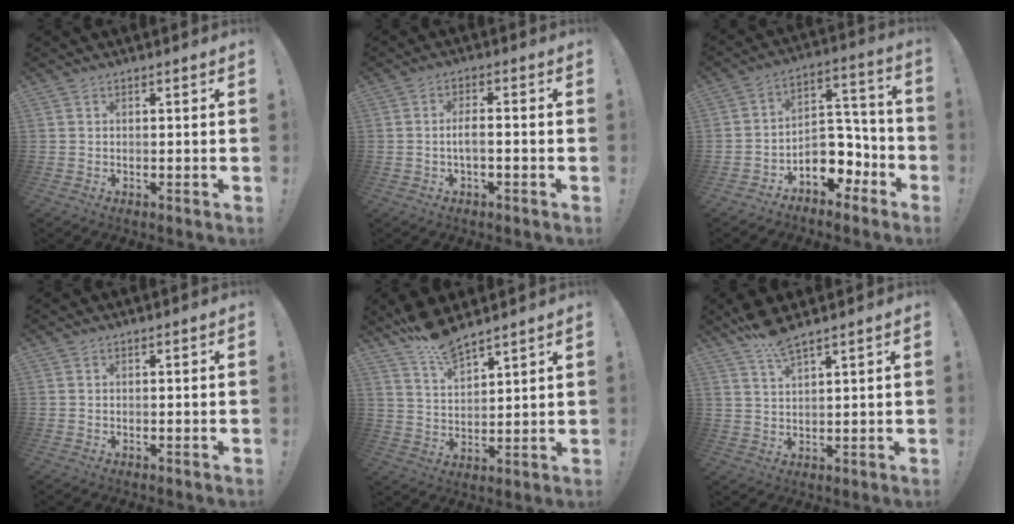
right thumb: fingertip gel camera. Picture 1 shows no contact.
{"total": 3.9, "force": [-1.3, 0.7, 3.6], "torque": [-0.084, 0.000, -0.027]}
{"total": 11.0, "force": [-5.7, 8.5, 4.1], "torque": [-0.031, 0.032, -0.087]}
{"total": 0.0}
{"total": 8.9, "force": [7.8, 2.2, 3.7], "torque": [-0.072, -0.049, 0.145]}
{"total": 5.7, "force": [4.4, 0.8, 3.5], "torque": [-0.076, -0.018, 0.079]}